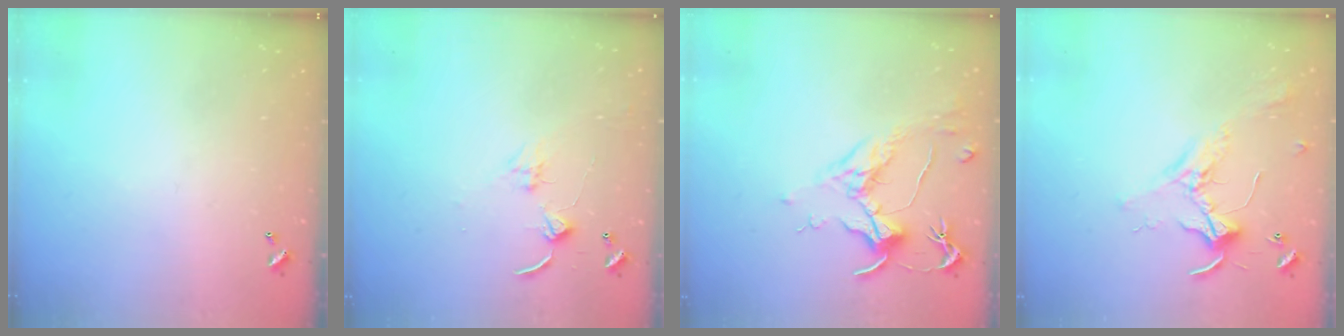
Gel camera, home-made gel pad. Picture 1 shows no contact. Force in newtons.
{"total": 2.4, "press": 2.3, "slide": 0.4}
{"total": 1.6, "press": 1.4, "slide": 0.9}
{"total": 2.1, "press": 2.1, "slide": 0.5}